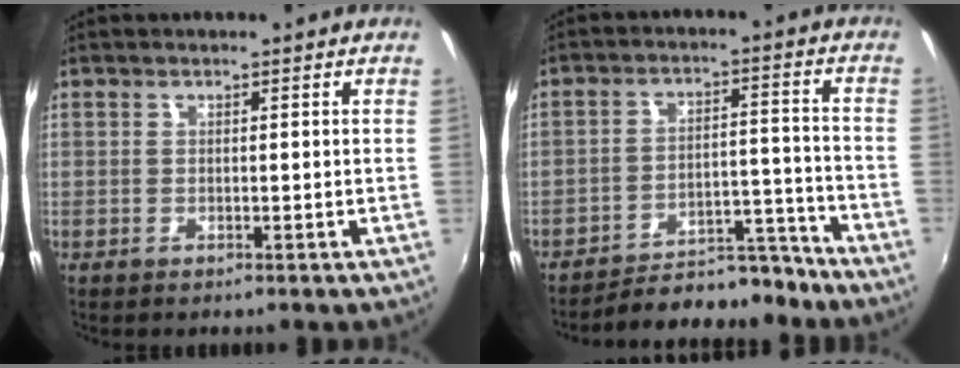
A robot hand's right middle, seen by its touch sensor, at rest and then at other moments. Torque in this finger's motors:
{"motor_torque": [0.95, -1.19, -0.03, 0.00]}